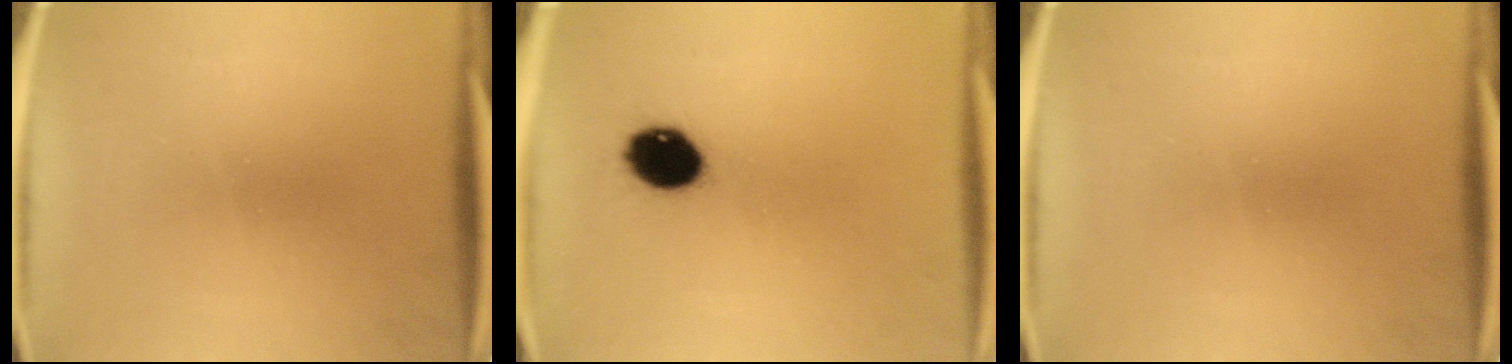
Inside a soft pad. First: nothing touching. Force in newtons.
{"total": 9.1}
{"total": 0.0}